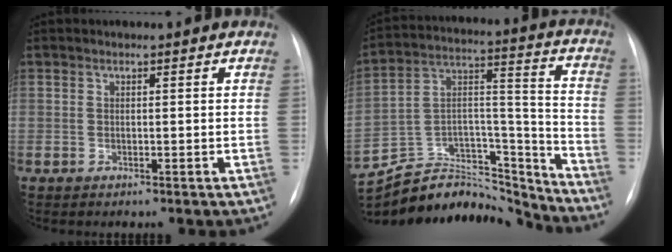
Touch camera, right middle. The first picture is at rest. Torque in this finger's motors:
{"motor_torque": [0.11, -0.20, -0.02, -0.02]}